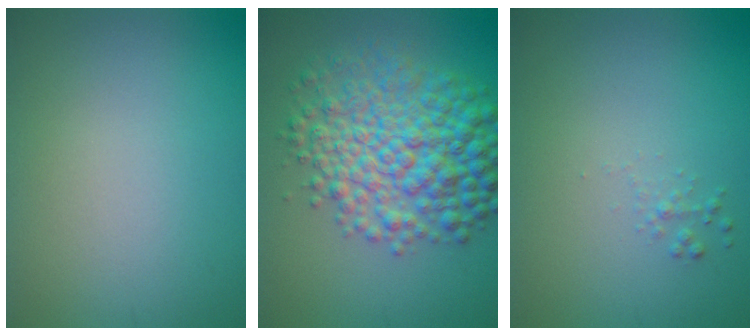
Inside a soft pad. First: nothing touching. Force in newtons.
{"total": 8.4, "press": 8.4, "slide": 0.0}
{"total": 0.6, "press": 0.6, "slide": 0.0}